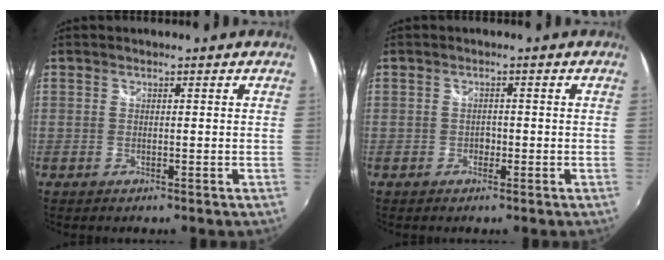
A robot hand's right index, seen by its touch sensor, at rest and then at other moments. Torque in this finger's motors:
{"motor_torque": [0.57, 0.32, 0.10, 0.01]}